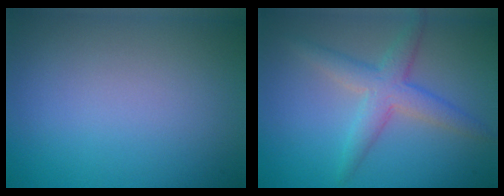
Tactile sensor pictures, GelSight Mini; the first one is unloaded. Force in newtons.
{"total": 3.7, "press": 3.7, "slide": 0.1}